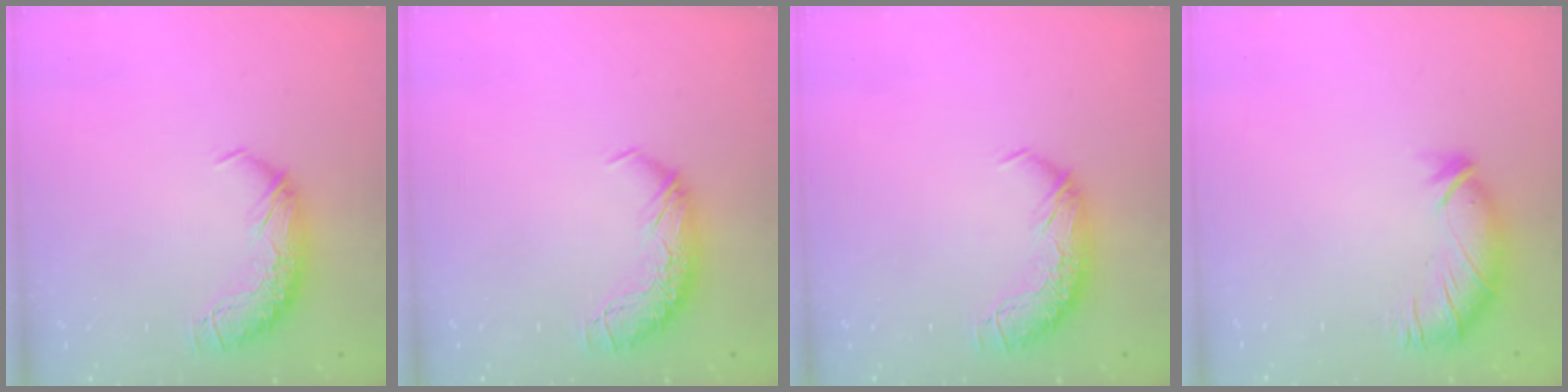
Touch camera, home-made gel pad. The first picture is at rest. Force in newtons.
{"total": 0.0}
{"total": 0.0}
{"total": 2.9, "press": 2.3, "slide": 1.6}